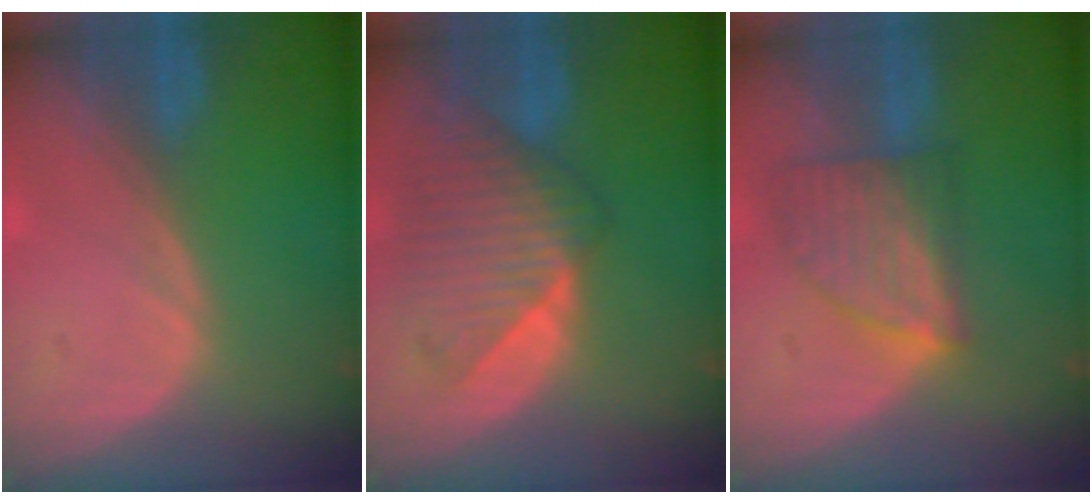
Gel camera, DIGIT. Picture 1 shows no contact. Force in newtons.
{"total": 9.0, "press": 8.1, "slide": 3.9}
{"total": 7.2, "press": 6.6, "slide": 2.8}